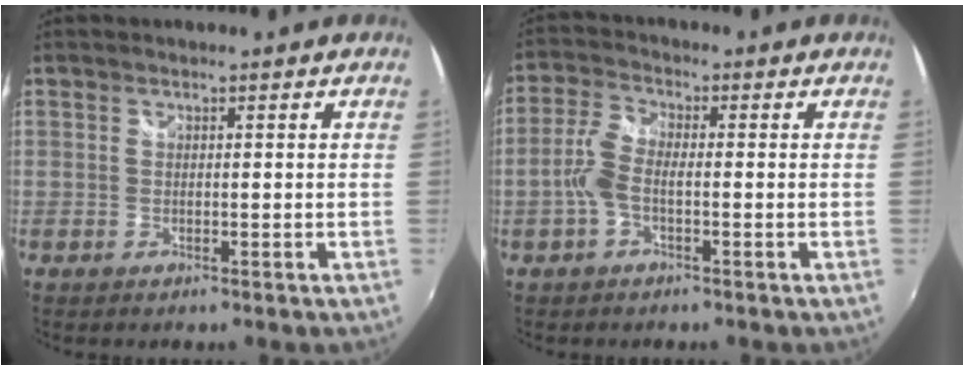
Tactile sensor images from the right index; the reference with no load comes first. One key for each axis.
{"total": 5.0, "fx": -1.4, "fy": 1.9, "fz": 4.4, "tx": -0.105, "ty": 0.010, "tz": -0.030}